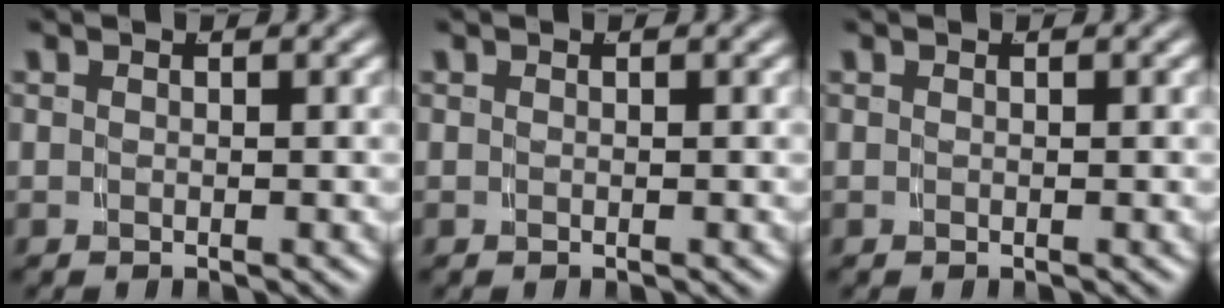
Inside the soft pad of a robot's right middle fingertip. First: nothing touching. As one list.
[{"total": 0.0}, {"total": 0.0}]